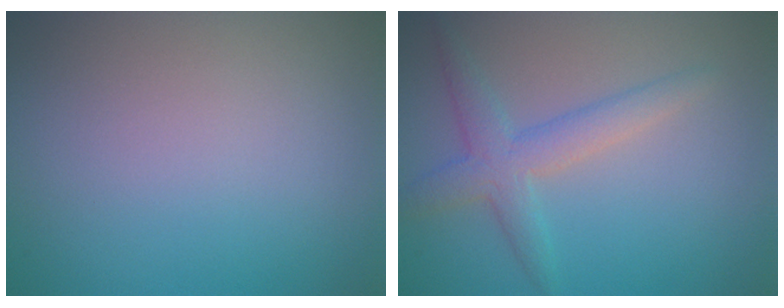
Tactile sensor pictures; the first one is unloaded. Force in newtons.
{"total": 3.3, "press": 3.3, "slide": 0.1}